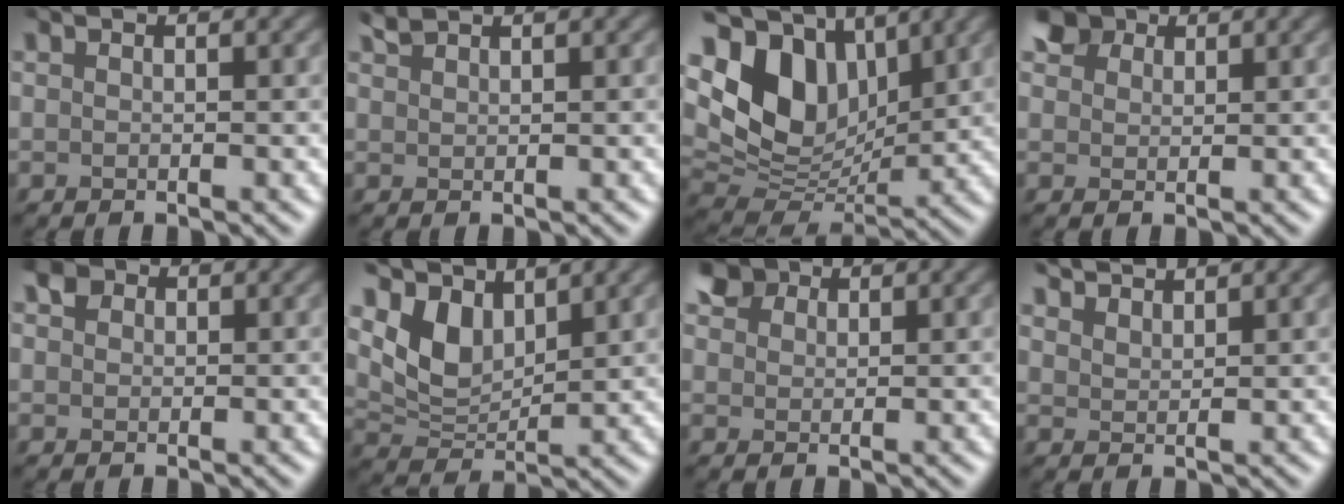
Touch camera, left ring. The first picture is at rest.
{"total": 1.1, "force": [1.0, 0.1, 0.3], "torque": [-0.007, 0.004, 0.019]}
{"total": 11.2, "force": [3.3, 7.5, 7.7], "torque": [-0.161, 0.011, 0.055]}
{"total": 3.7, "force": [2.4, 2.3, 1.6], "torque": [-0.043, -0.005, 0.044]}
{"total": 2.2, "force": [0.9, 1.8, 1.1], "torque": [-0.026, 0.002, 0.012]}
{"total": 4.9, "force": [2.6, 2.8, 3.1], "torque": [-0.065, -0.004, 0.038]}
{"total": 3.0, "force": [2.0, 1.9, 1.2], "torque": [-0.035, 0.000, 0.036]}
{"total": 3.1, "force": [2.9, 0.6, 0.9], "torque": [-0.025, -0.007, 0.051]}